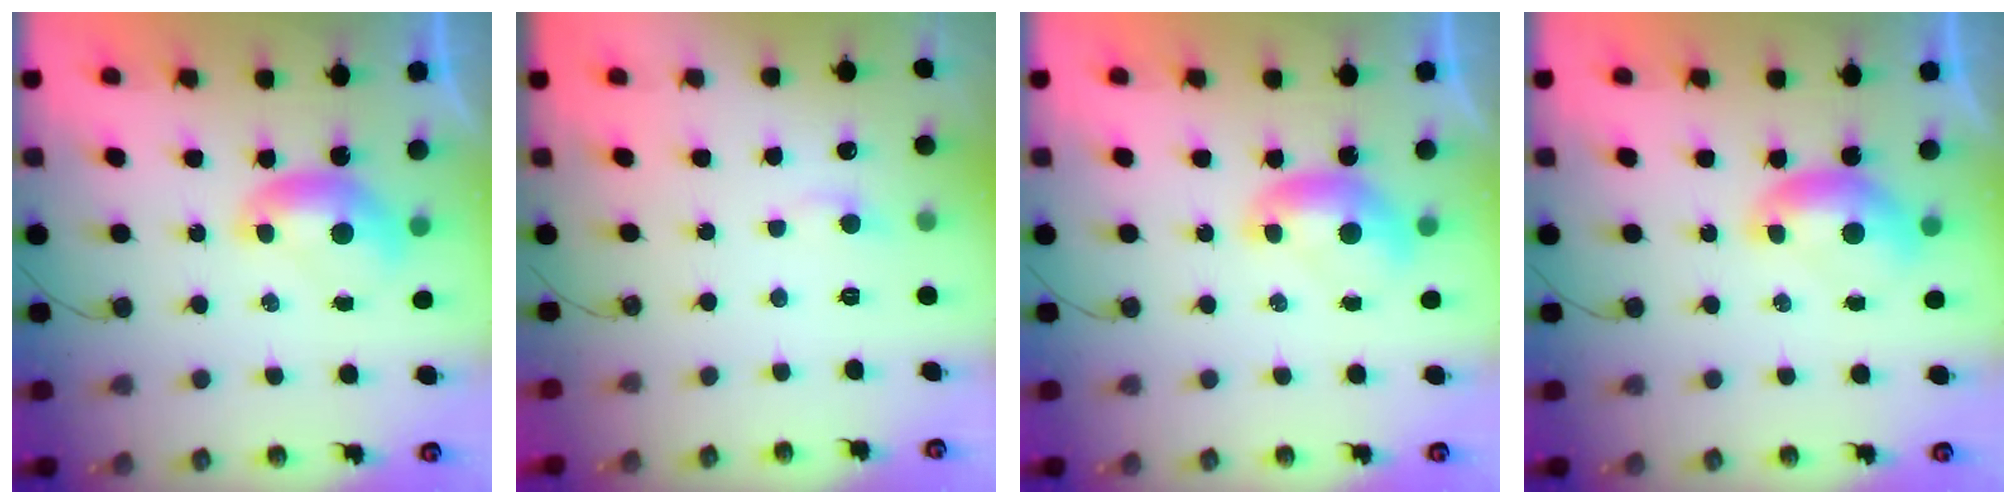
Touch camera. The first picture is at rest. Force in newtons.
{"total": 1.1, "press": 1.0, "slide": 0.4}
{"total": 0.0}
{"total": 0.0}